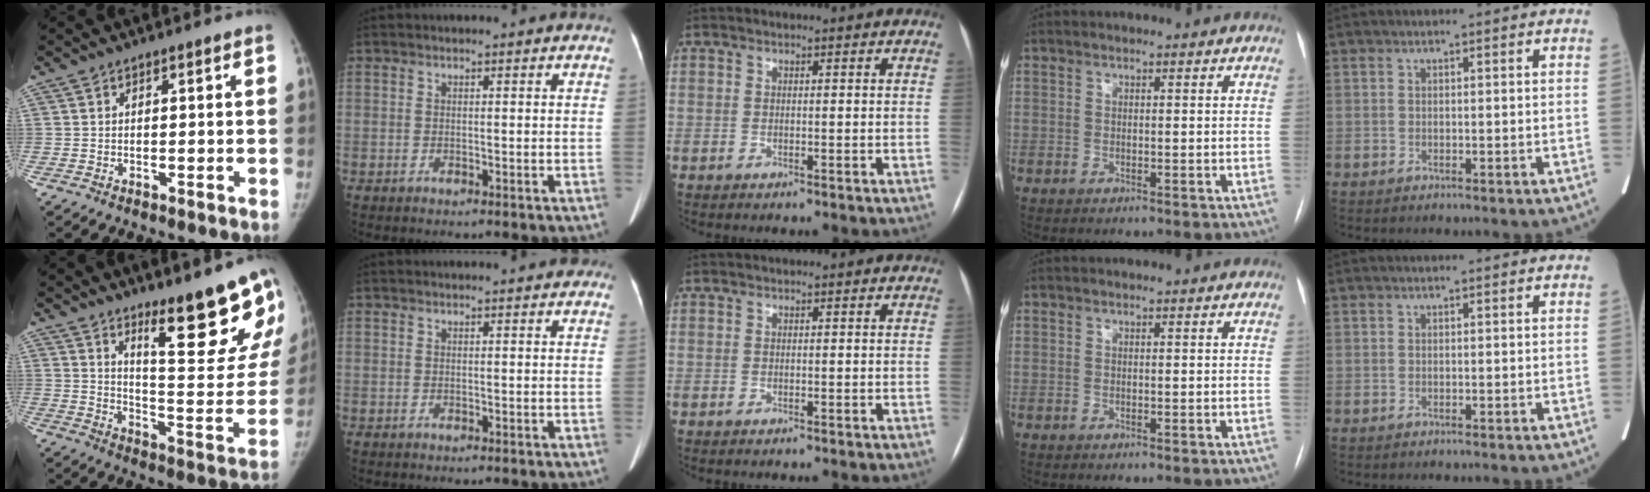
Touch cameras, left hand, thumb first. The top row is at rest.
{"thumb": {"total": 17.6, "force": [11.9, 4.0, 12.3], "torque": [-0.116, -0.100, 0.179]}, "index": {"total": 3.4, "force": [2.9, 1.1, 1.5], "torque": [-0.015, 0.011, 0.021]}}